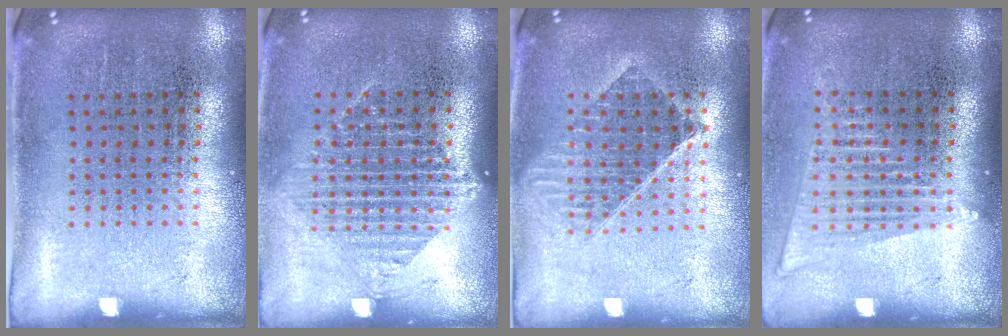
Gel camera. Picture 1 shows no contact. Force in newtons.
{"total": 1.4, "press": 1.2, "slide": 0.7}
{"total": 1.4, "press": 1.2, "slide": 0.7}
{"total": 1.6, "press": 1.4, "slide": 0.7}